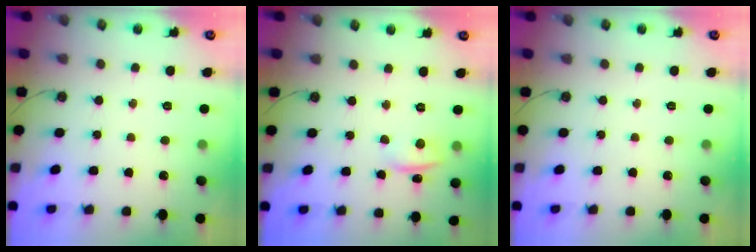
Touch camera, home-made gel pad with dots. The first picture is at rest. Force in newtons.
{"total": 1.5, "press": 1.3, "slide": 0.7}
{"total": 0.0}